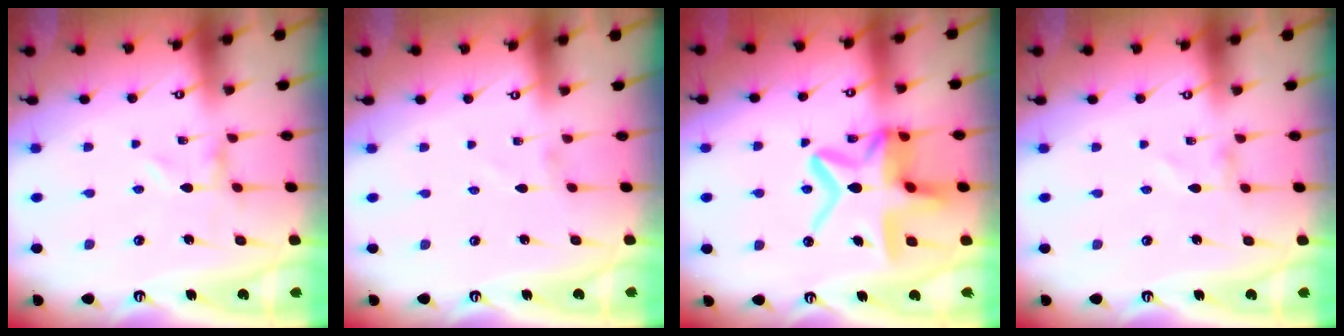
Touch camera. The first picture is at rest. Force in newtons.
{"total": 1.5, "press": 1.5, "slide": 0.0}
{"total": 17.3, "press": 17.2, "slide": 1.7}
{"total": 1.1, "press": 1.1, "slide": 0.1}